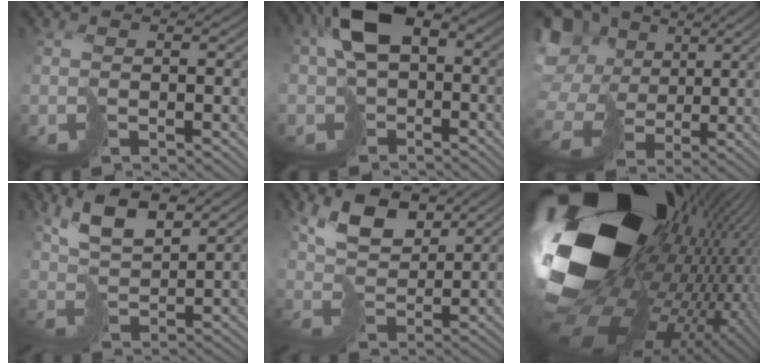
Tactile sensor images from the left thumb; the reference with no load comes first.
{"total": 10.8, "force": [0.3, 7.6, 7.6], "torque": [-0.152, -0.005, -0.005]}
{"total": 17.8, "force": [3.8, 14.4, 9.8], "torque": [-0.308, 0.008, 0.087]}
{"total": 7.3, "force": [4.5, 2.9, 5.0], "torque": [-0.113, 0.004, 0.090]}
{"total": 7.7, "force": [4.5, 4.0, 4.8], "torque": [-0.108, 0.000, 0.084]}
{"total": 23.1, "force": [3.1, 16.5, 15.8], "torque": [-0.323, -0.043, 0.049]}